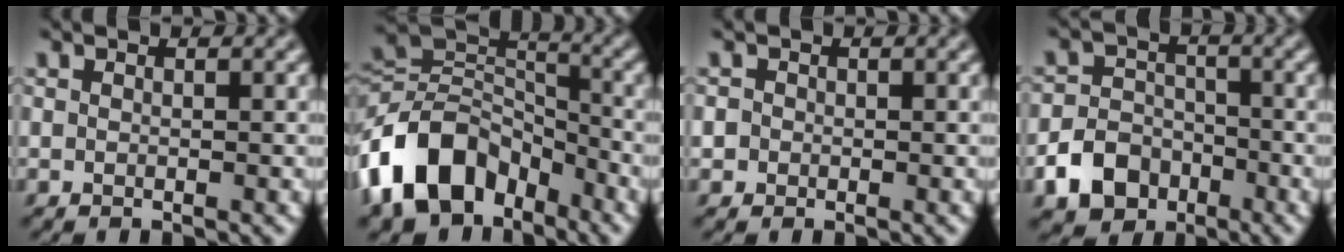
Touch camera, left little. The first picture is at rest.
{"total": 11.6, "force": [-6.5, 7.3, 6.2], "torque": [-0.118, 0.013, -0.139]}
{"total": 1.8, "force": [0.2, 1.7, 0.6], "torque": [0.001, 0.011, -0.005]}
{"total": 5.8, "force": [-3.3, 4.3, 2.0], "torque": [-0.019, -0.003, -0.074]}